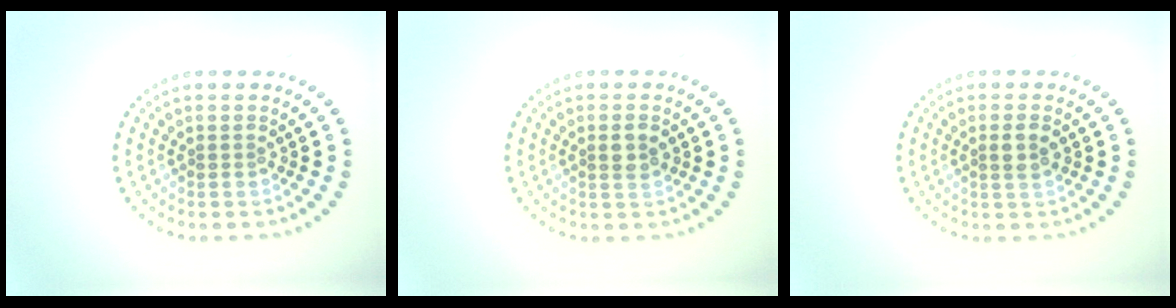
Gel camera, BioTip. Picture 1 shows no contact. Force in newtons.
{"total": 1.6, "press": 1.6, "slide": 0.5}
{"total": 1.6, "press": 1.5, "slide": 0.6}